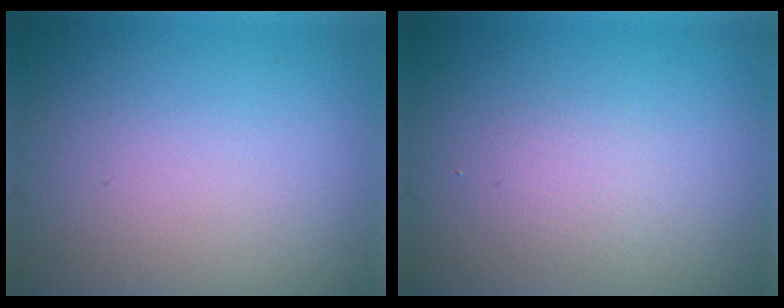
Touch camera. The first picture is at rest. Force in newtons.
{"total": 1.4, "press": 1.4, "slide": 0.1}